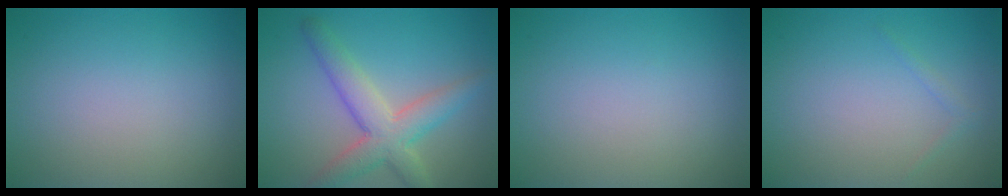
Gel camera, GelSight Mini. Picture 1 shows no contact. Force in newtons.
{"total": 5.2, "press": 5.2, "slide": 0.5}
{"total": 0.0}
{"total": 0.6, "press": 0.6, "slide": 0.1}